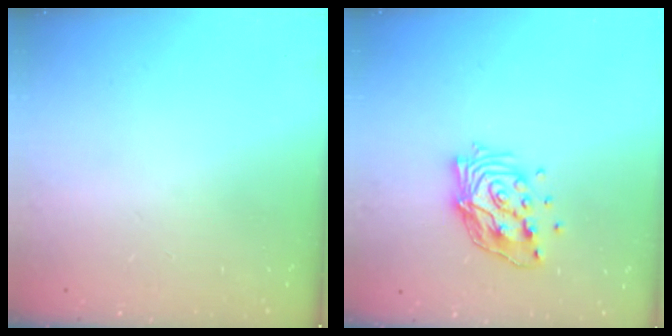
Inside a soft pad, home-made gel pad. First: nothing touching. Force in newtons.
{"total": 13.1, "press": 13.1, "slide": 1.2}